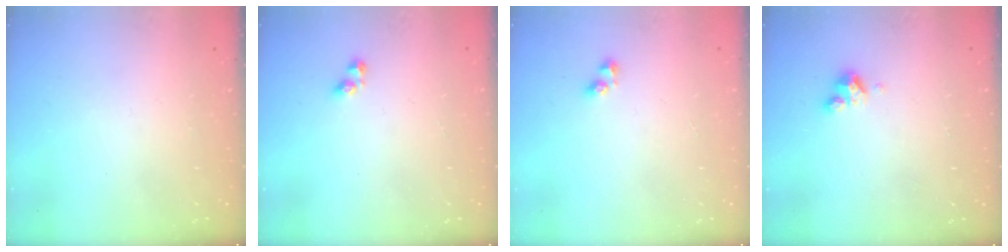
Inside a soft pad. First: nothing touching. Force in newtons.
{"total": 2.9, "press": 2.9, "slide": 0.4}
{"total": 2.5, "press": 2.2, "slide": 1.3}
{"total": 4.4, "press": 4.4, "slide": 0.4}